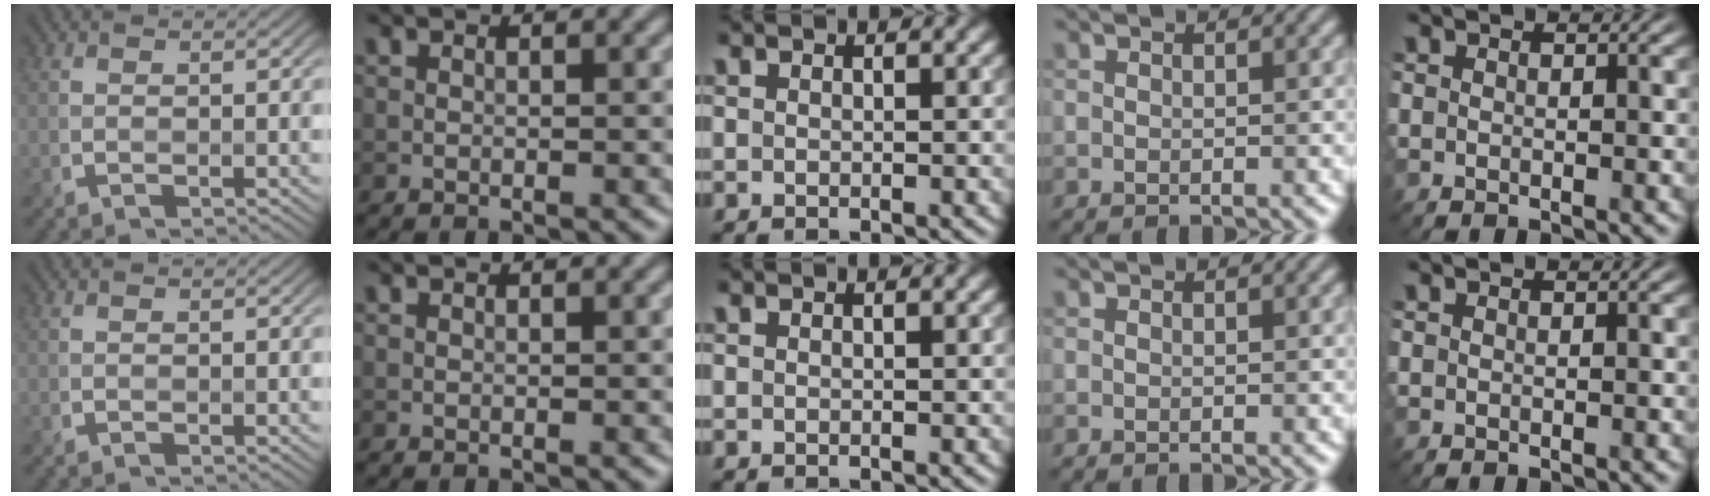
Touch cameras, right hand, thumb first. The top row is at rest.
{}